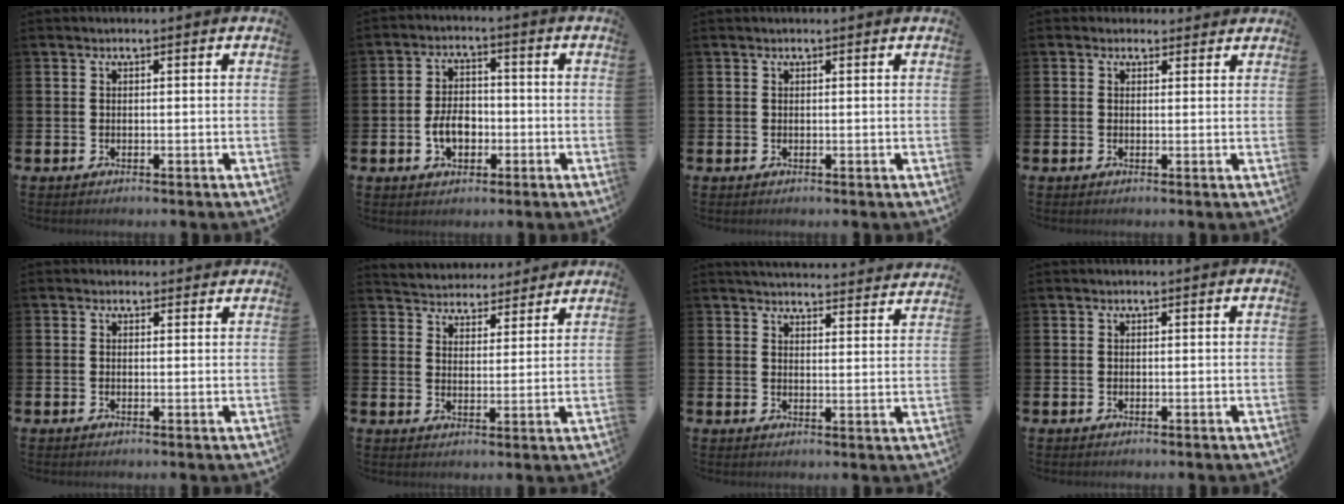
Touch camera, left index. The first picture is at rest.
{"total": 4.6, "force": [-1.3, 3.1, 3.2], "torque": [-0.050, 0.003, -0.028]}
{"total": 0.0}
{"total": 1.5, "force": [1.3, 0.8, -0.1], "torque": [0.006, 0.002, 0.022]}
{"total": 1.0, "force": [0.8, 0.5, 0.1], "torque": [0.005, 0.003, 0.013]}
{"total": 4.7, "force": [4.5, 1.0, -0.6], "torque": [-0.009, -0.033, 0.080]}
{"total": 4.6, "force": [4.6, 0.3, 0.3], "torque": [-0.009, -0.034, 0.081]}
{"total": 0.0}